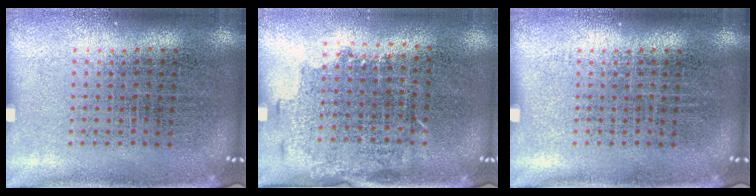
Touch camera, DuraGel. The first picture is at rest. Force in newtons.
{"total": 1.5, "press": 1.2, "slide": 1.0}
{"total": 0.0}